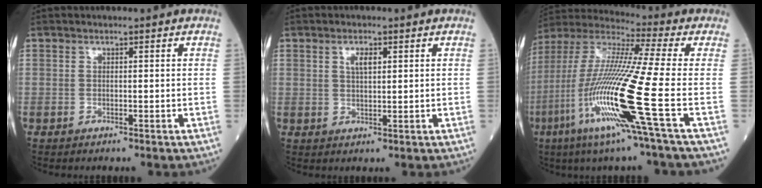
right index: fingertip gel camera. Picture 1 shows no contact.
{"total": 2.5, "force": [1.1, 0.8, 2.1], "torque": [-0.042, 0.001, 0.024]}
{"total": 19.3, "force": [-6.5, -1.2, 18.1], "torque": [-0.399, -0.033, -0.140]}